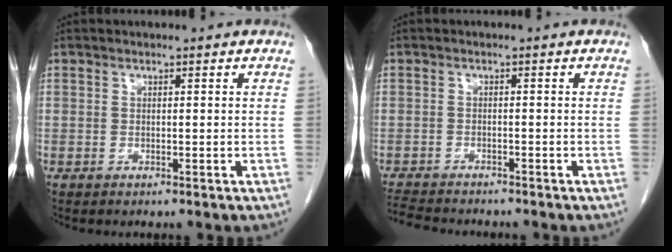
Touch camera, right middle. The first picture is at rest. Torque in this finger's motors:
{"motor_torque": [0.02, -0.02, 0.00, 0.00]}